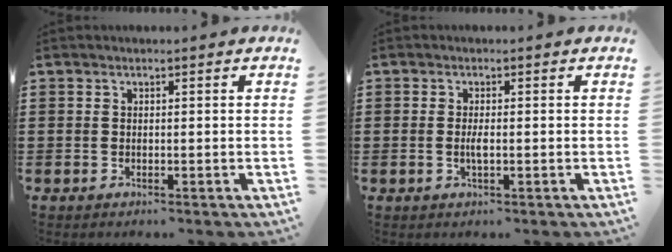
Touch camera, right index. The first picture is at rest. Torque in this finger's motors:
{"motor_torque": [2.14, 0.00, 0.35, 0.05]}